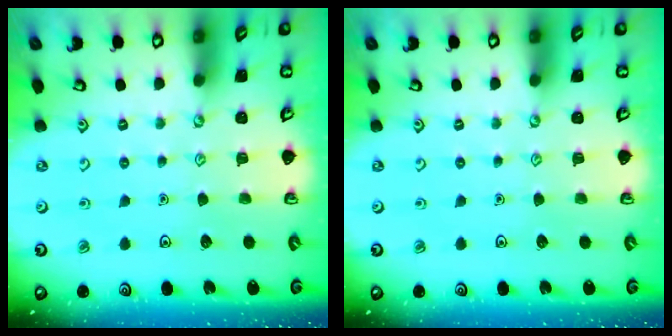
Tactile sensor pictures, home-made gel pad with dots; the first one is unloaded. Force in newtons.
{"total": 0.0}